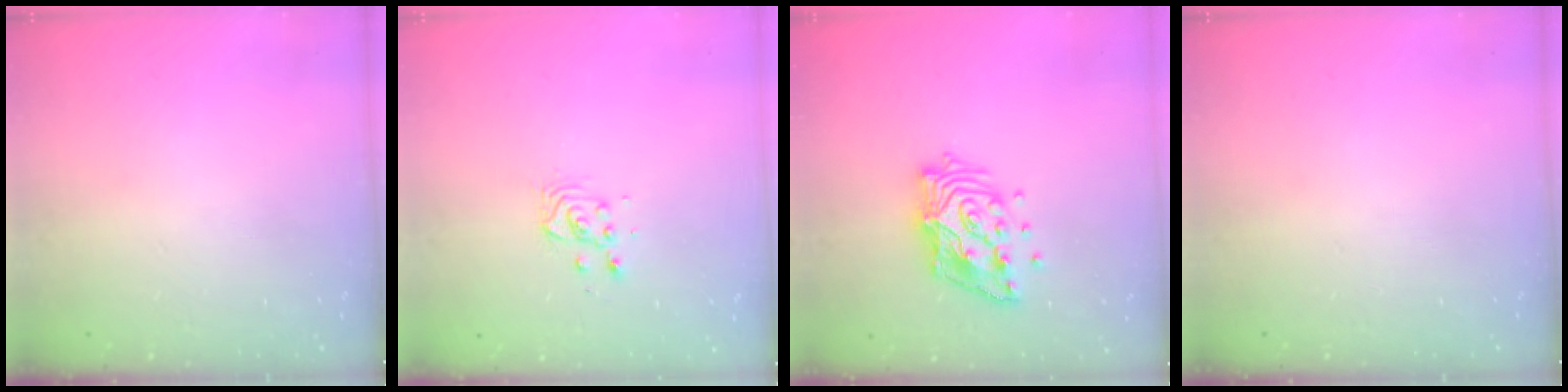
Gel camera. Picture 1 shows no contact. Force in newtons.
{"total": 3.2, "press": 3.2, "slide": 0.2}
{"total": 13.9, "press": 13.8, "slide": 1.5}
{"total": 0.0}